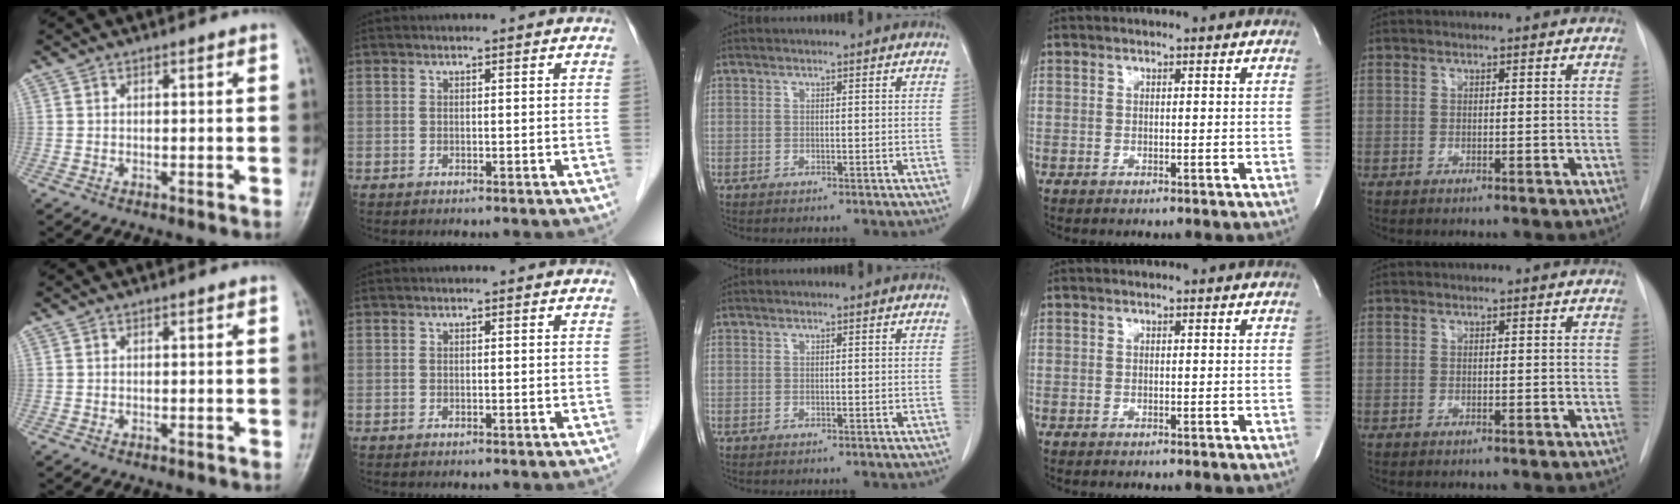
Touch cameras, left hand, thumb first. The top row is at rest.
{}